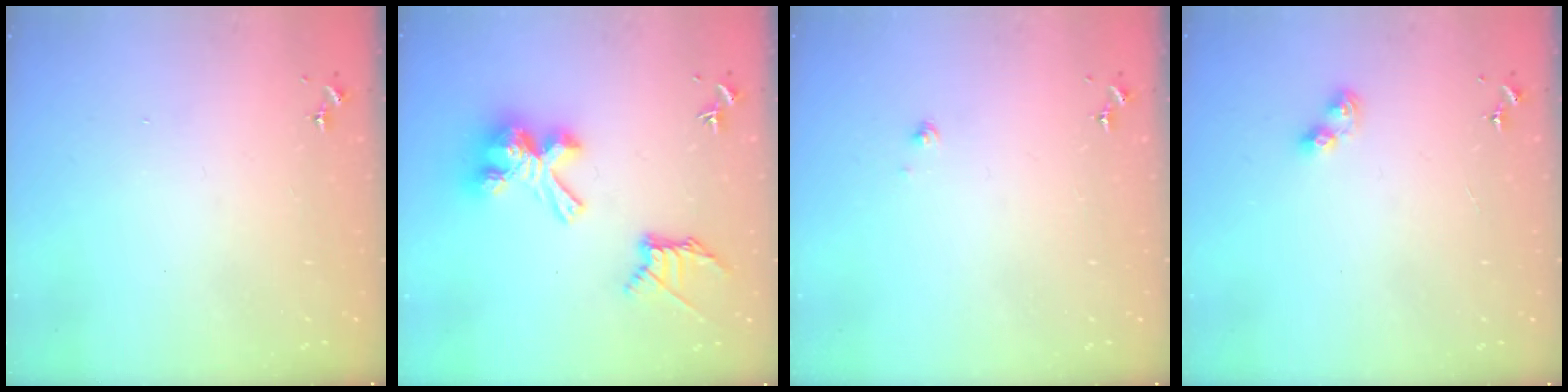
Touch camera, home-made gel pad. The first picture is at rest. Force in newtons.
{"total": 18.2, "press": 18.2, "slide": 1.1}
{"total": 1.2, "press": 1.2, "slide": 0.1}
{"total": 6.6, "press": 6.6, "slide": 0.7}